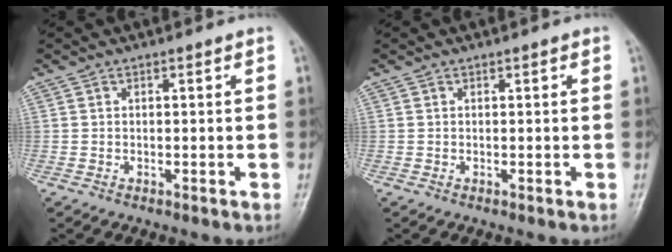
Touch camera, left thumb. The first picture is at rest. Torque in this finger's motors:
{"motor_torque": [0.08, 0.00, -0.22, -0.12, 0.00]}